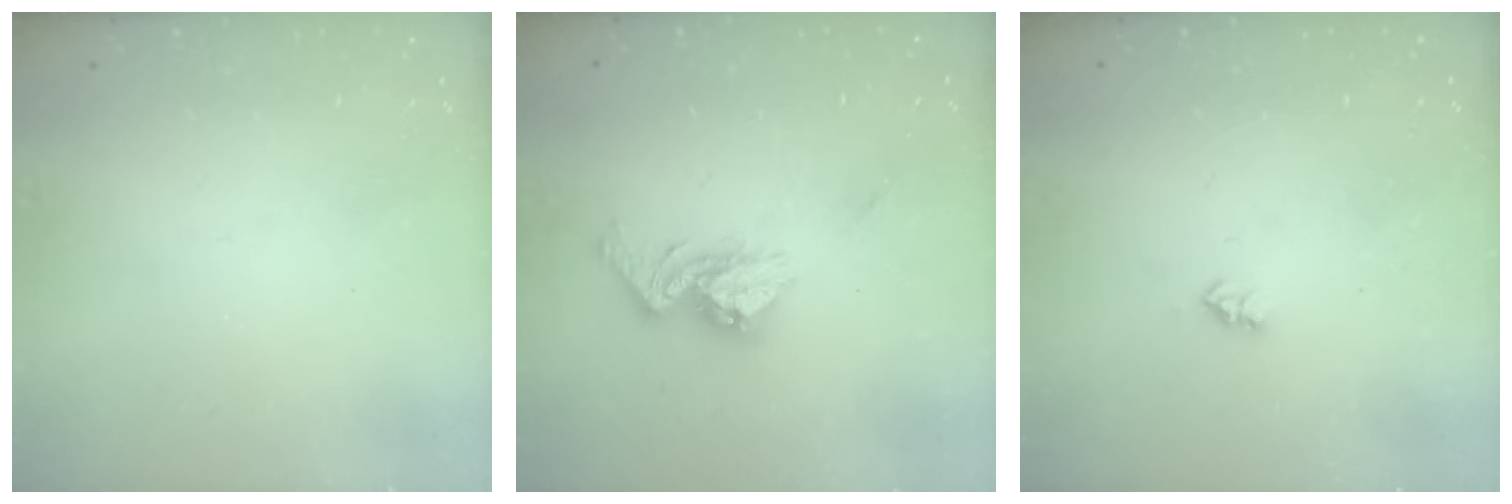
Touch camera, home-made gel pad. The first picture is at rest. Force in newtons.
{"total": 11.2, "press": 11.1, "slide": 0.9}
{"total": 2.6, "press": 2.5, "slide": 0.4}